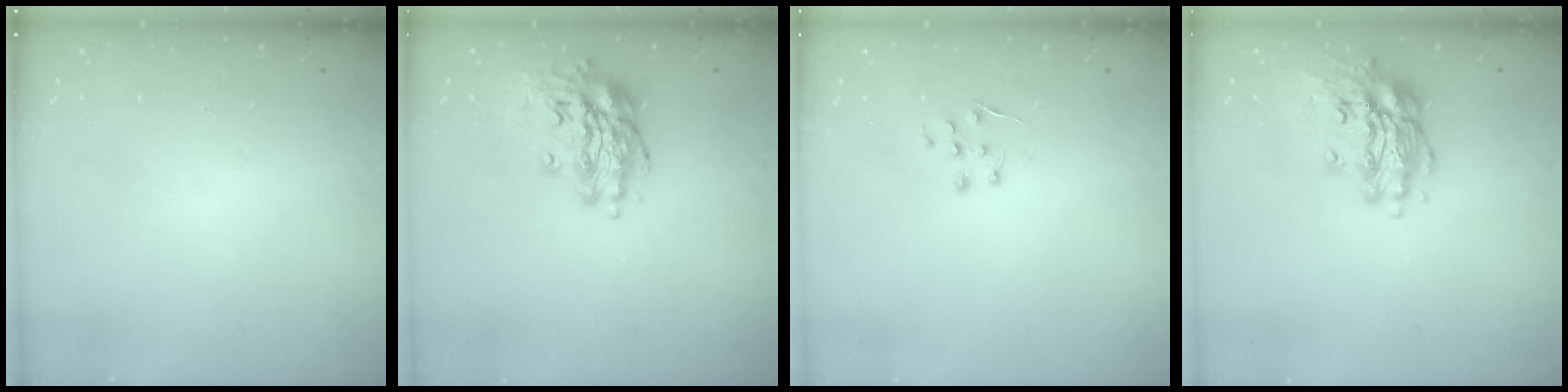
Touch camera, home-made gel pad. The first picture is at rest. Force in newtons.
{"total": 16.0, "press": 15.8, "slide": 2.7}
{"total": 5.1, "press": 5.1, "slide": 0.7}
{"total": 15.0, "press": 14.7, "slide": 2.6}